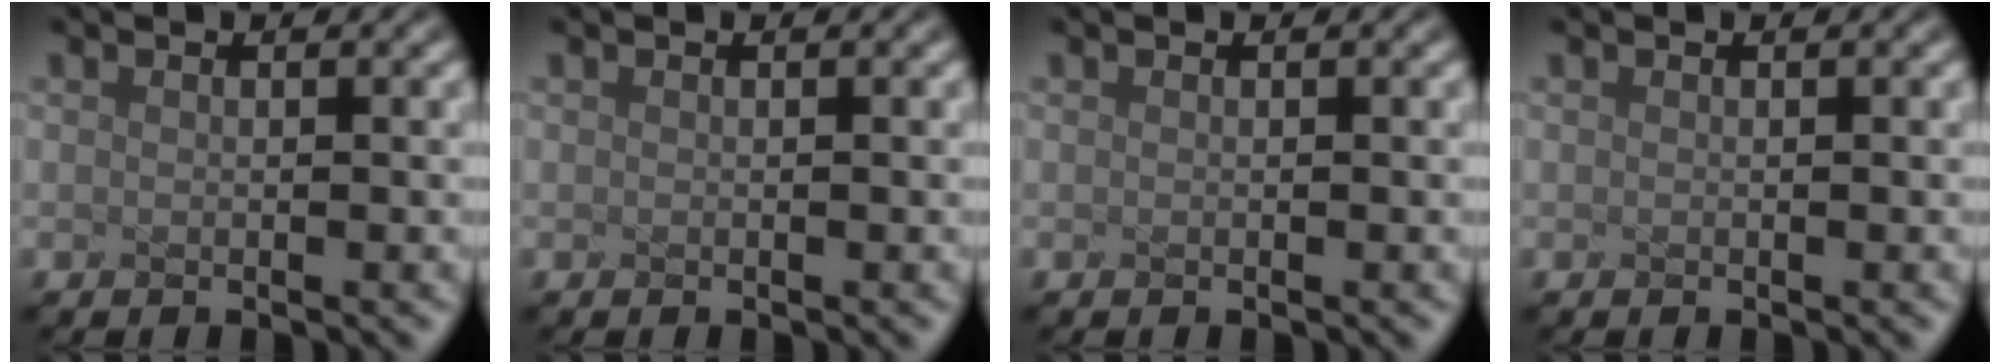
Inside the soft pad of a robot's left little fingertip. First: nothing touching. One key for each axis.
{"total": 0.0}
{"total": 0.0}
{"total": 0.0}